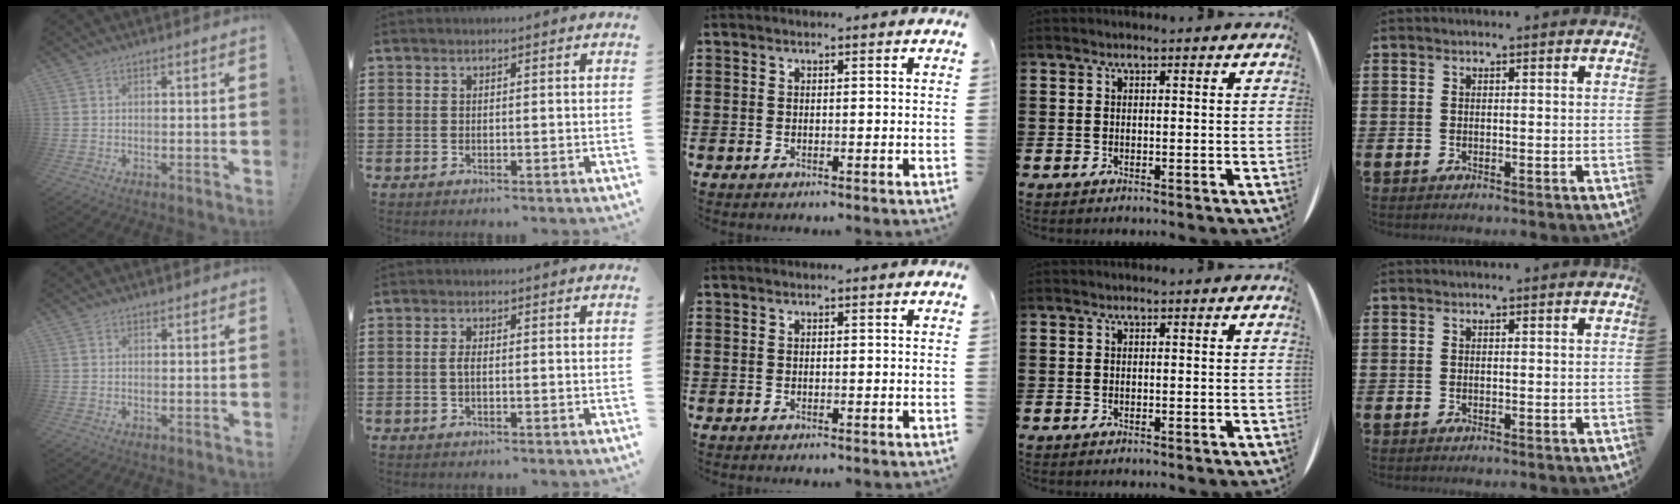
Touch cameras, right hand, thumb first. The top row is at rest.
{"thumb": {"total": 0.7, "force": [0.6, 0.3, 0.1], "torque": [-0.002, 0.000, 0.012]}, "index": {"total": 1.7, "force": [-0.3, 0.4, 1.7], "torque": [-0.040, -0.007, -0.006]}}